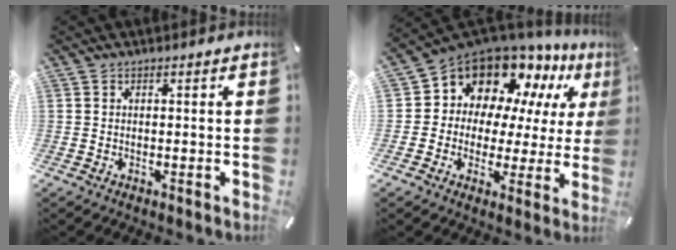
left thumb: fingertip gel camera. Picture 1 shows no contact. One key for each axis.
{"total": 13.6, "fx": 10.7, "fy": 7.9, "fz": 3.2, "tx": -0.085, "ty": -0.094, "tz": 0.198}